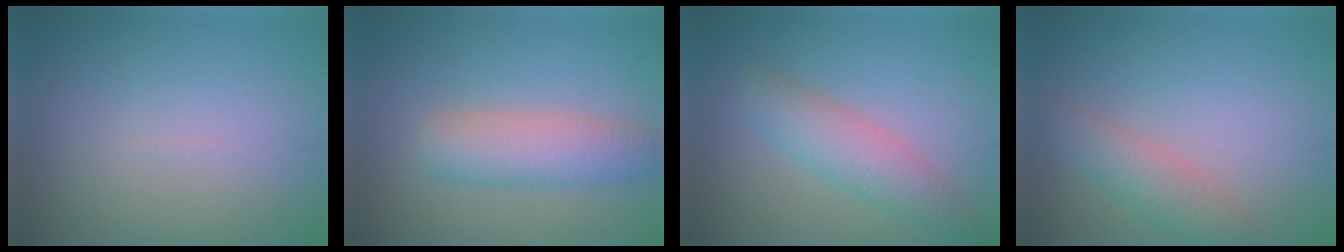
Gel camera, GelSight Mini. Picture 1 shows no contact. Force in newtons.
{"total": 4.5, "press": 4.5, "slide": 0.3}
{"total": 3.7, "press": 3.7, "slide": 0.2}
{"total": 3.0, "press": 3.0, "slide": 0.1}